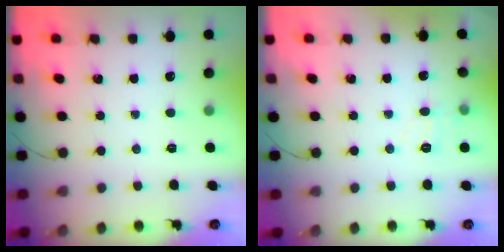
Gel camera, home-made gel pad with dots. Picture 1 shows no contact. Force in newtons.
{"total": 4.4, "press": 4.1, "slide": 1.8}